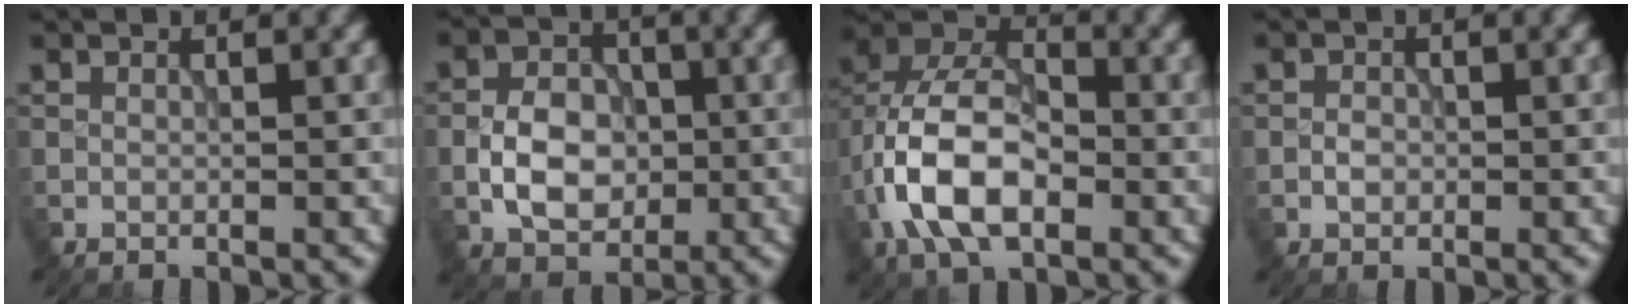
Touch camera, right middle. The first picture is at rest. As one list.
[{"total": 5.3, "force": [-1.0, 3.8, 3.6], "torque": [-0.060, 0.001, -0.019]}, {"total": 9.2, "force": [-2.4, 5.4, 7.0], "torque": [-0.142, 0.013, -0.057]}, {"total": 1.1, "force": [-0.3, 0.8, 0.7], "torque": [-0.012, 0.001, -0.009]}]